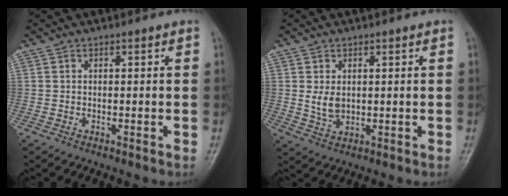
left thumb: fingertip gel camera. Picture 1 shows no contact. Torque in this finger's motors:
{"motor_torque": [0.05, 0.04, 0.40, -0.22, 0.01]}